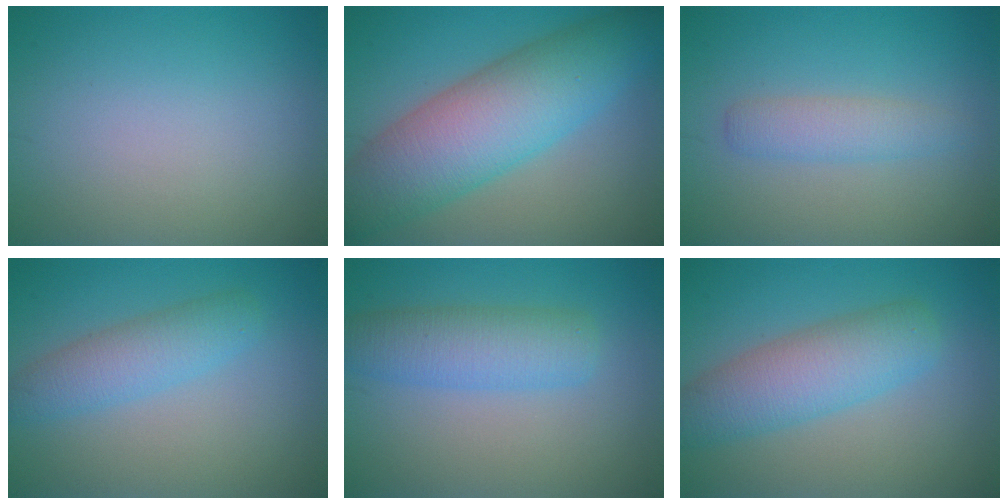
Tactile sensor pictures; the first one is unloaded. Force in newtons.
{"total": 9.9, "press": 9.9, "slide": 0.2}
{"total": 2.4, "press": 2.4, "slide": 0.1}
{"total": 3.6, "press": 3.6, "slide": 0.0}
{"total": 4.6, "press": 4.6, "slide": 0.2}
{"total": 5.6, "press": 5.6, "slide": 0.2}